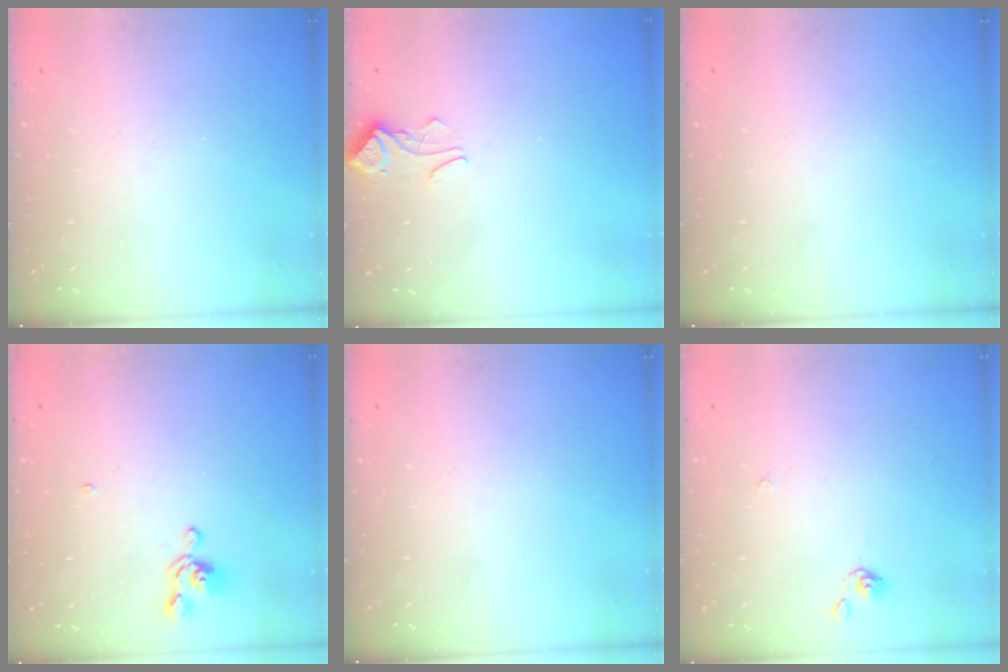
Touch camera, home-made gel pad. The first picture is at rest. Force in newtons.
{"total": 2.4, "press": 2.4, "slide": 0.5}
{"total": 0.0}
{"total": 4.7, "press": 4.7, "slide": 0.3}
{"total": 0.0}
{"total": 1.1, "press": 1.0, "slide": 0.4}